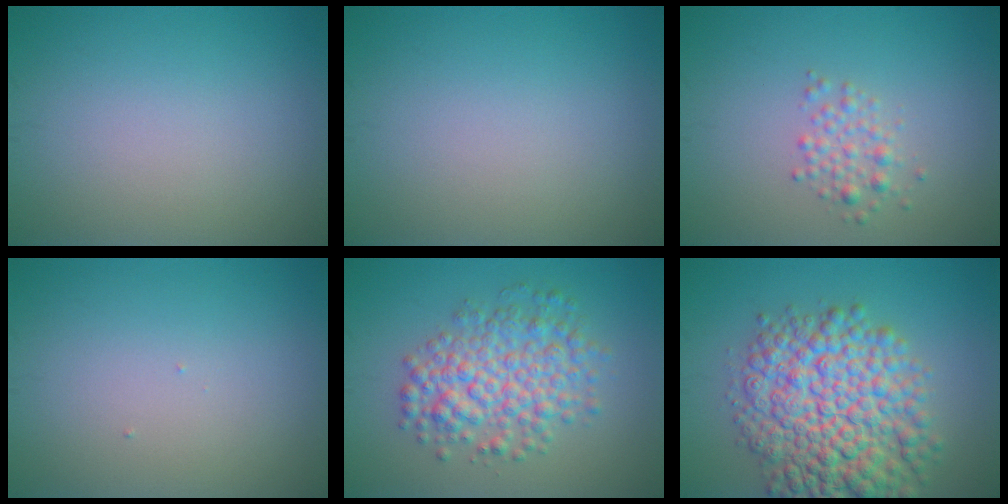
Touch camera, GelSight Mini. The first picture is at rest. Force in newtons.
{"total": 0.0}
{"total": 1.9, "press": 1.9, "slide": 0.1}
{"total": 0.0}
{"total": 5.8, "press": 5.8, "slide": 0.1}
{"total": 10.8, "press": 10.8, "slide": 0.3}